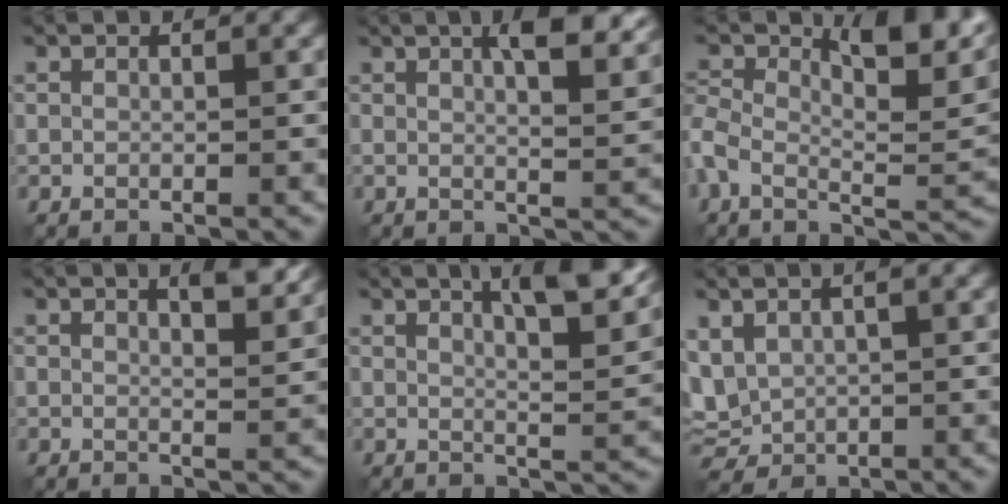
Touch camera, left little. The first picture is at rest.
{"total": 6.5, "force": [3.0, 1.9, 5.5], "torque": [-0.062, 0.013, 0.035]}
{"total": 9.7, "force": [2.7, 4.6, 8.0], "torque": [-0.137, -0.002, 0.033]}
{"total": 3.4, "force": [2.2, 0.9, 2.4], "torque": [-0.026, 0.001, 0.027]}
{"total": 7.8, "force": [4.5, 2.0, 6.0], "torque": [-0.067, 0.019, 0.052]}
{"total": 4.5, "force": [1.2, 3.2, 3.0], "torque": [-0.069, 0.001, 0.022]}